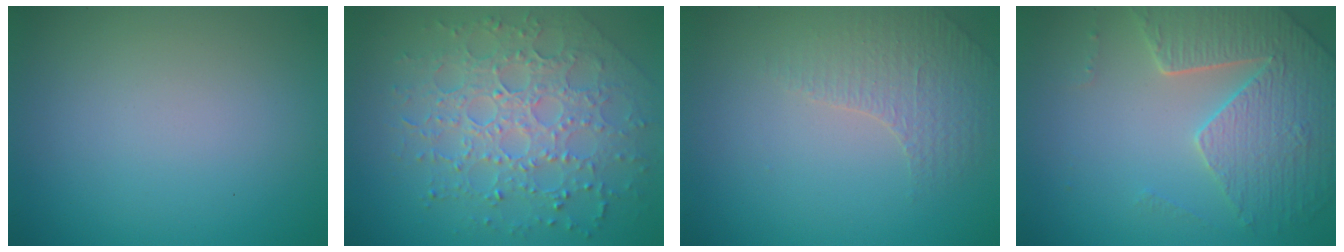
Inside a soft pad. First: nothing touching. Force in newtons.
{"total": 7.2, "press": 5.2, "slide": 5.0}
{"total": 1.5, "press": 1.2, "slide": 0.8}
{"total": 5.0, "press": 4.5, "slide": 2.1}